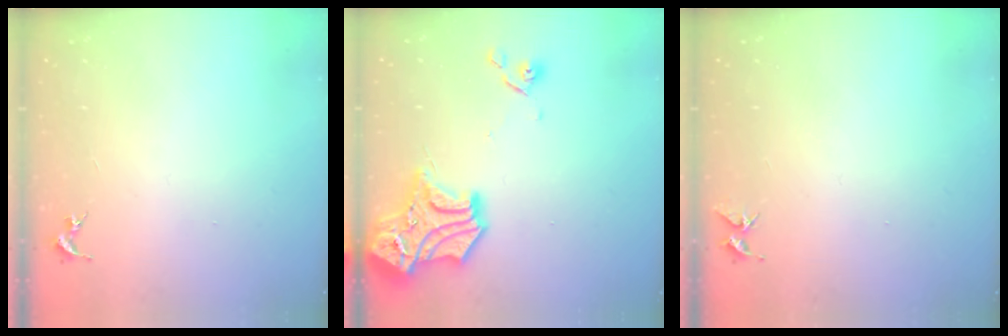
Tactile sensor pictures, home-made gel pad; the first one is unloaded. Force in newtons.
{"total": 17.6, "press": 17.4, "slide": 2.2}
{"total": 5.0, "press": 4.9, "slide": 0.5}